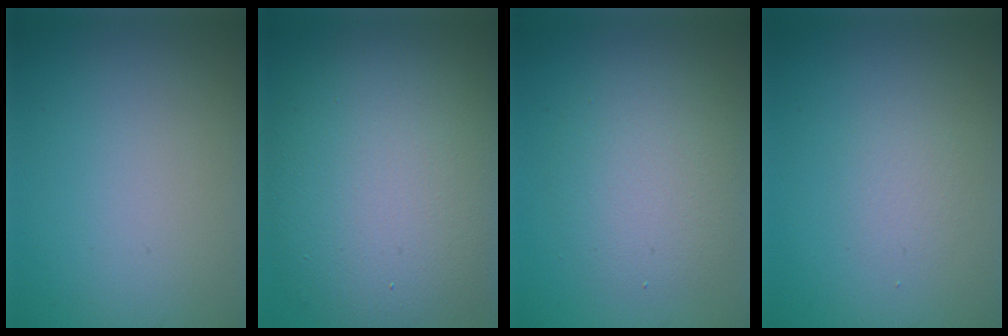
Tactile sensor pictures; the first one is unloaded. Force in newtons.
{"total": 13.3, "press": 13.2, "slide": 1.3}
{"total": 4.2, "press": 4.2, "slide": 0.3}
{"total": 1.2, "press": 1.2, "slide": 0.0}